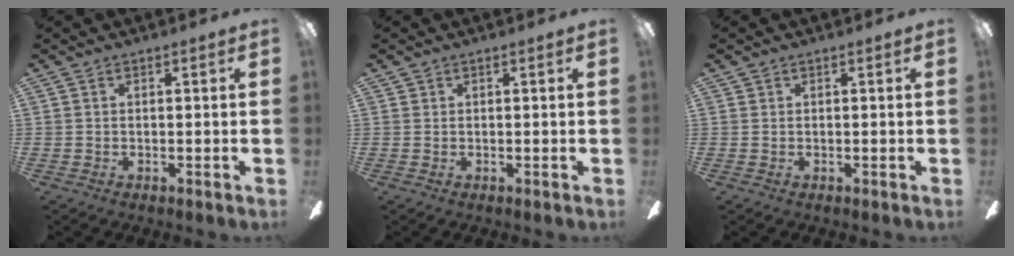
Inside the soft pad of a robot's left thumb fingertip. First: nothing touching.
{"total": 0.0}
{"total": 0.0}